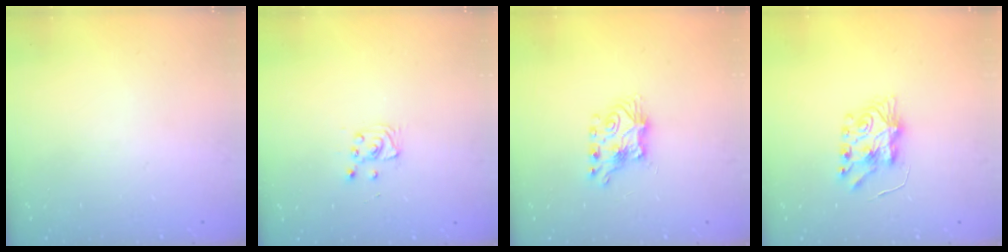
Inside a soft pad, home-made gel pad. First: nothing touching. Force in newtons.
{"total": 4.4, "press": 4.4, "slide": 0.5}
{"total": 7.3, "press": 7.2, "slide": 0.6}
{"total": 7.4, "press": 7.4, "slide": 0.2}